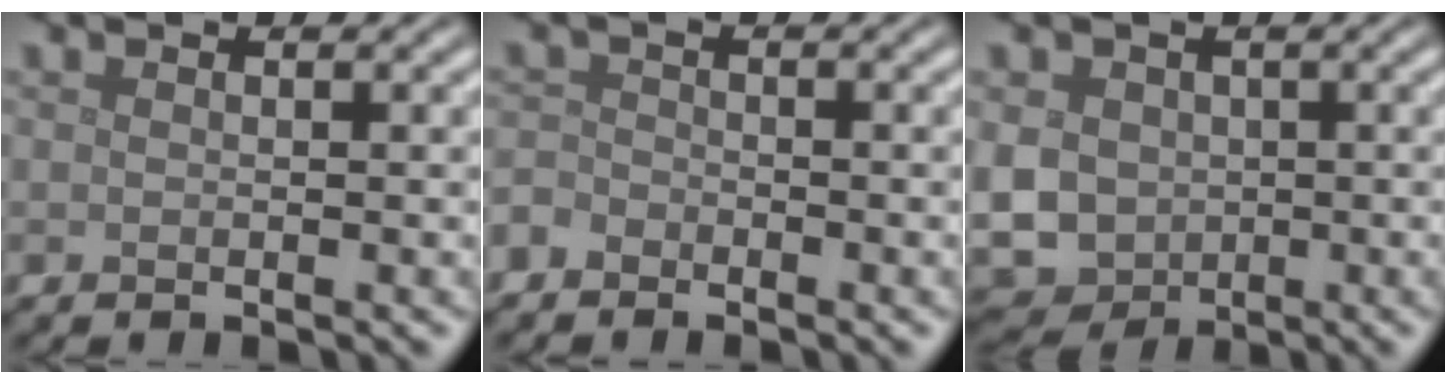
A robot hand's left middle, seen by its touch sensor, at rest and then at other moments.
{"total": 1.7, "force": [-1.5, 0.8, 0.3], "torque": [-0.008, 0.001, -0.038]}
{"total": 7.9, "force": [-0.5, 7.0, 3.7], "torque": [-0.083, -0.010, -0.033]}